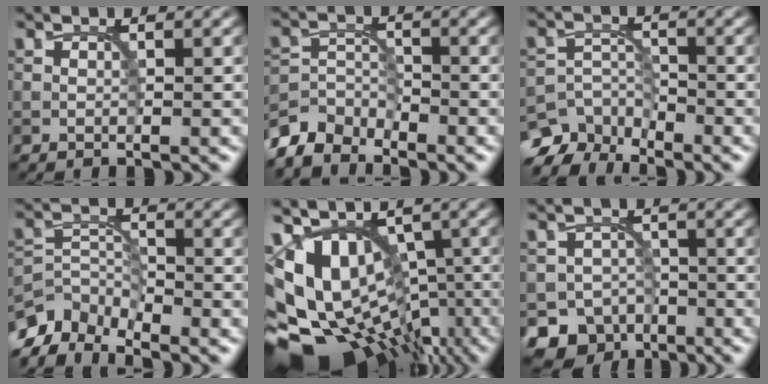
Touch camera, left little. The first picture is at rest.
{"total": 3.8, "force": [-3.5, 1.3, 0.5], "torque": [-0.006, 0.000, -0.082]}
{"total": 5.6, "force": [-4.8, 2.5, 1.2], "torque": [-0.010, -0.007, -0.089]}
{"total": 5.4, "force": [-4.7, 1.9, 1.9], "torque": [-0.039, -0.008, -0.102]}
{"total": 15.4, "force": [-3.7, 10.3, 10.9], "torque": [-0.158, 0.016, -0.022]}
{"total": 6.2, "force": [-4.3, 4.4, 1.0], "torque": [0.011, -0.005, -0.063]}